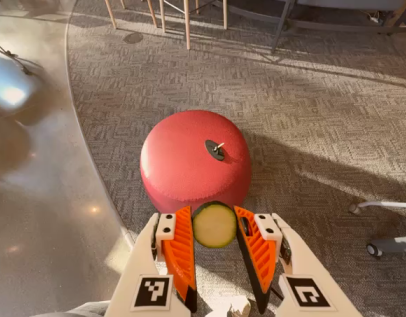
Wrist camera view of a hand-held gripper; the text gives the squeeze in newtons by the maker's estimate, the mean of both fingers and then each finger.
{"total": 5.3, "left": 5.0, "right": 5.6}